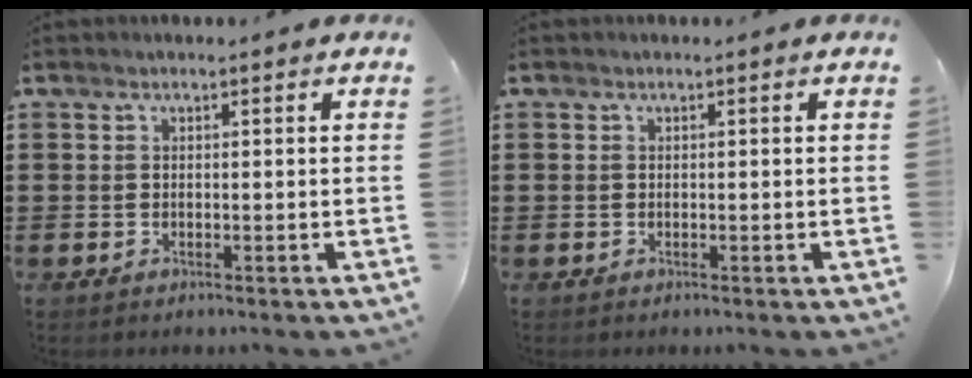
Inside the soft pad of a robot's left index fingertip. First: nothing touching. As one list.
[{"total": 0.0}]